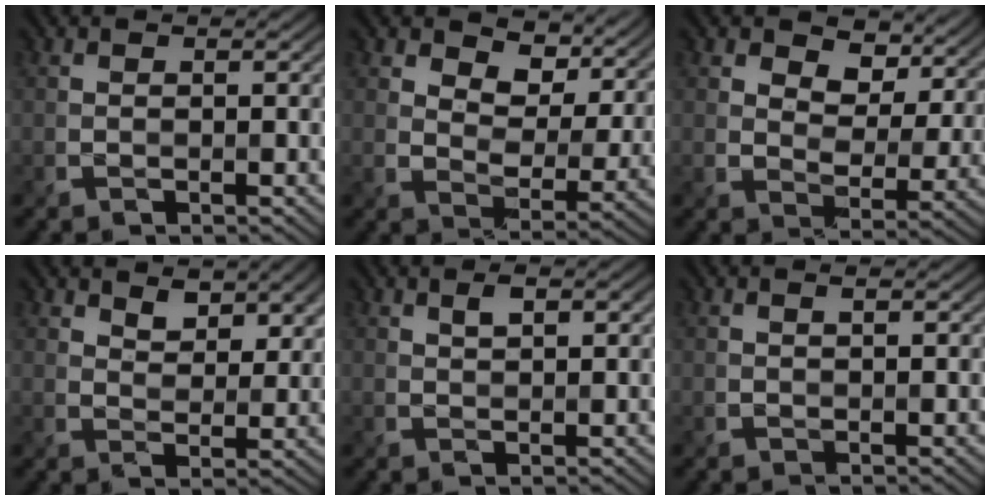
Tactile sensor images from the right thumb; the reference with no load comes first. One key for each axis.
{"total": 9.5, "fx": 4.7, "fy": 5.9, "fz": 5.9, "tx": -0.106, "ty": -0.001, "tz": 0.072}
{"total": 8.5, "fx": 4.2, "fy": 5.5, "fz": 5.0, "tx": -0.090, "ty": -0.003, "tz": 0.064}
{"total": 4.1, "fx": 3.0, "fy": 2.1, "fz": 1.9, "tx": -0.035, "ty": -0.009, "tz": 0.052}
{"total": 1.9, "fx": 1.1, "fy": 0.8, "fz": 1.3, "tx": -0.025, "ty": 0.000, "tz": 0.022}
{"total": 0.6, "fx": 0.5, "fy": 0.1, "fz": 0.3, "tx": -0.009, "ty": 0.000, "tz": 0.009}